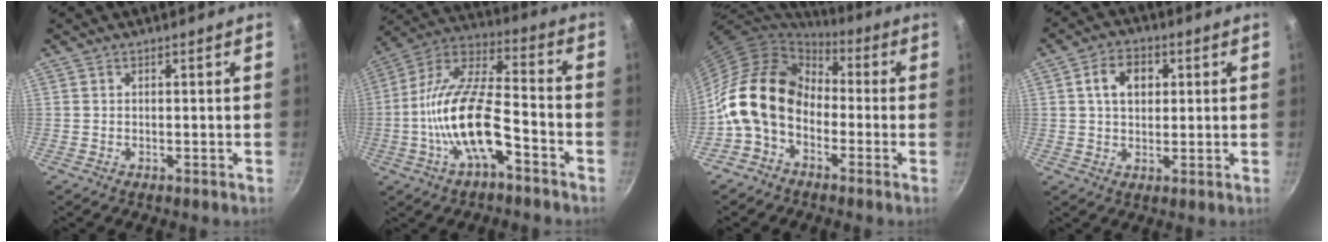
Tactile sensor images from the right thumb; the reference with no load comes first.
{"total": 17.4, "force": [-6.3, 6.7, 14.8], "torque": [-0.271, 0.044, -0.132]}
{"total": 15.1, "force": [-2.6, 11.3, 9.6], "torque": [-0.148, 0.043, -0.070]}
{"total": 7.0, "force": [1.8, 5.0, 4.6], "torque": [-0.055, 0.007, 0.025]}